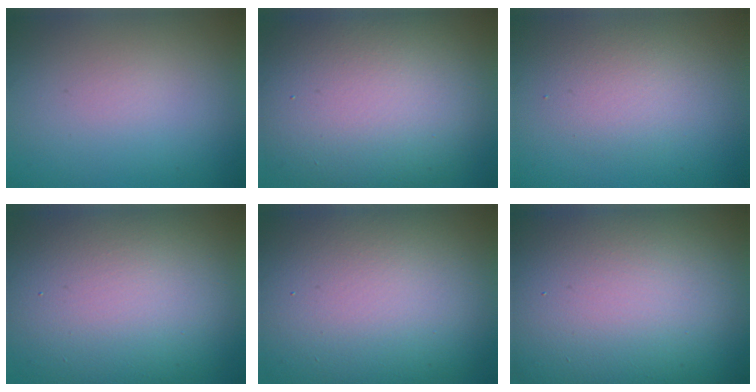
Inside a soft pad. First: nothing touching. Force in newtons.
{"total": 14.5, "press": 14.5, "slide": 0.7}
{"total": 2.4, "press": 2.4, "slide": 0.2}
{"total": 16.3, "press": 16.2, "slide": 1.1}
{"total": 18.9, "press": 18.9, "slide": 0.9}
{"total": 30.8, "press": 30.8, "slide": 1.1}